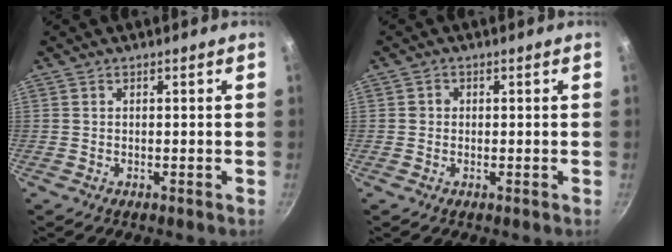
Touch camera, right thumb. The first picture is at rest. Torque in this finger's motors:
{"motor_torque": [-0.21, 0.45, 0.27, 0.21, 0.04]}